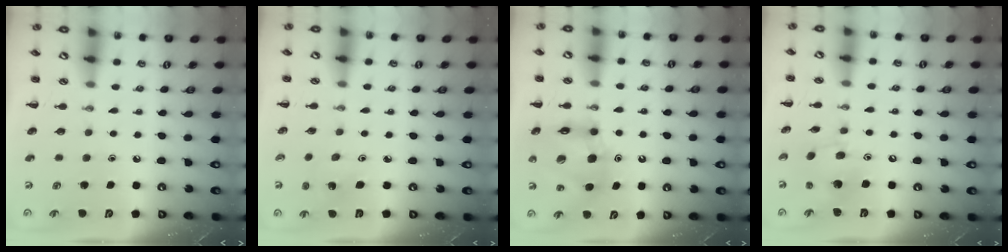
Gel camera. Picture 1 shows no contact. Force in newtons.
{"total": 3.0, "press": 2.9, "slide": 0.9}
{"total": 13.3, "press": 12.8, "slide": 3.6}
{"total": 10.8, "press": 10.5, "slide": 2.6}